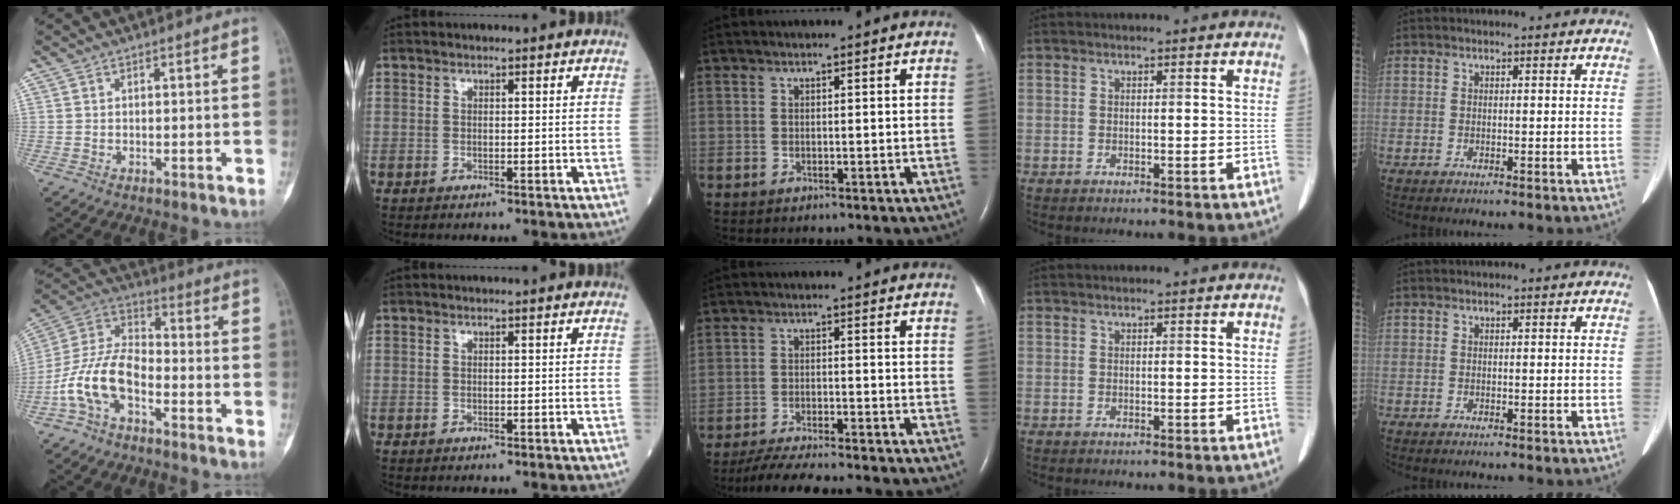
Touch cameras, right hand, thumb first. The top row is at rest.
{"thumb": {"total": 12.7, "force": [-5.2, 6.9, 9.3], "torque": [-0.189, 0.052, -0.108]}, "middle": {"total": 12.1, "force": [-10.8, 0.3, 5.4], "torque": [-0.078, -0.019, -0.164]}}